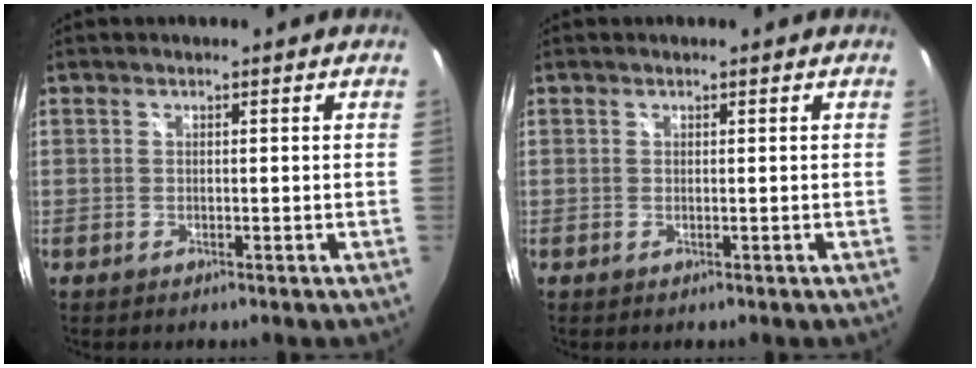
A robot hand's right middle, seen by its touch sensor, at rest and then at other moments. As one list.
[{"total": 0.0}]